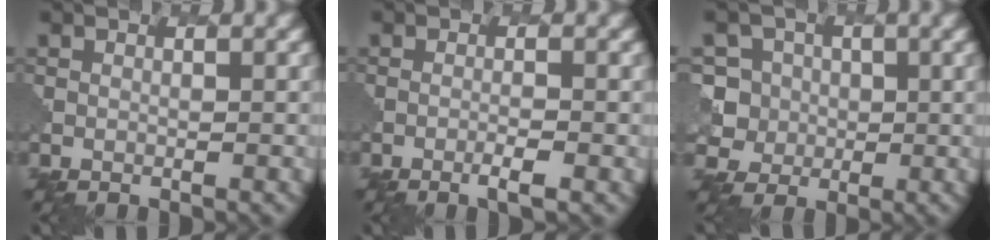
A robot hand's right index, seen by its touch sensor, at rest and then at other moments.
{"total": 1.7, "force": [-0.8, 0.3, 1.4], "torque": [-0.022, 0.002, -0.019]}
{"total": 5.7, "force": [0.9, 5.5, 1.1], "torque": [-0.016, 0.020, 0.011]}